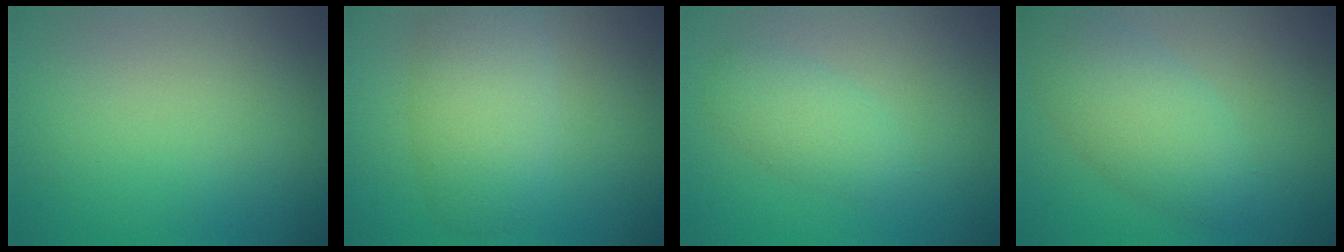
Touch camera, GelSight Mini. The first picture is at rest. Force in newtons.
{"total": 4.7, "press": 4.7, "slide": 0.1}
{"total": 2.5, "press": 2.5, "slide": 0.1}
{"total": 4.1, "press": 4.1, "slide": 0.2}